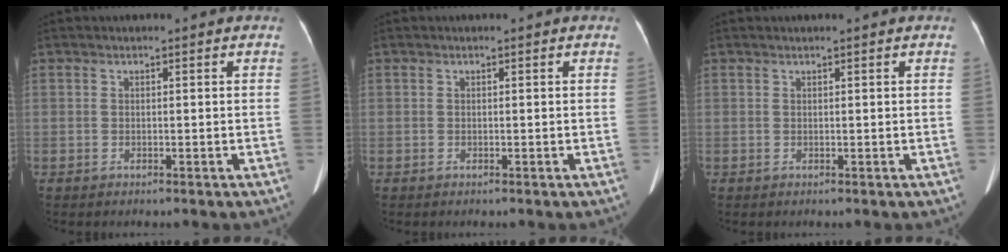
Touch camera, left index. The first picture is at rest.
{"total": 0.0}
{"total": 0.8, "force": [0.7, -0.1, 0.4], "torque": [-0.010, 0.011, 0.015]}